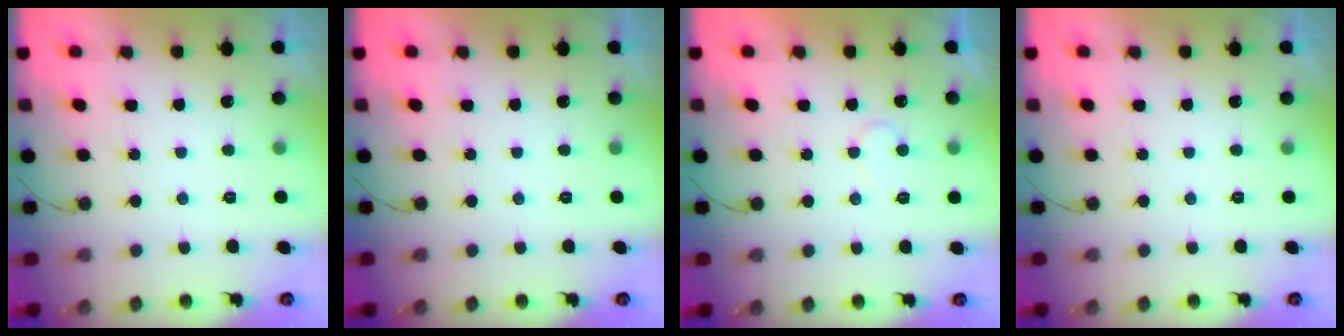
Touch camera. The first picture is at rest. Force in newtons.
{"total": 0.0}
{"total": 5.4, "press": 5.4, "slide": 0.4}
{"total": 0.0}